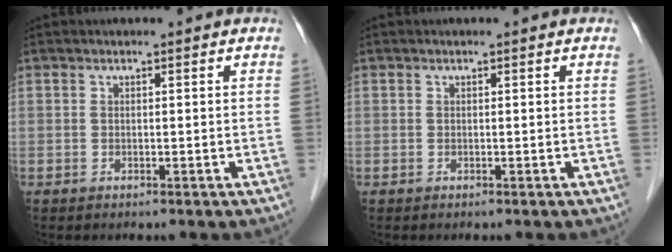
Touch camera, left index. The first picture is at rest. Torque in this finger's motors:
{"motor_torque": [-0.02, -0.02, 0.00, 0.00]}